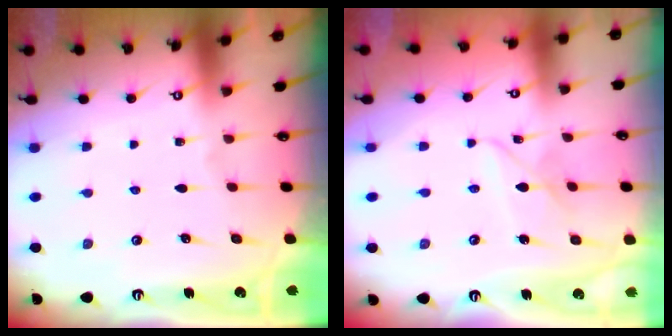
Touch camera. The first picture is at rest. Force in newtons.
{"total": 6.9, "press": 6.9, "slide": 0.5}